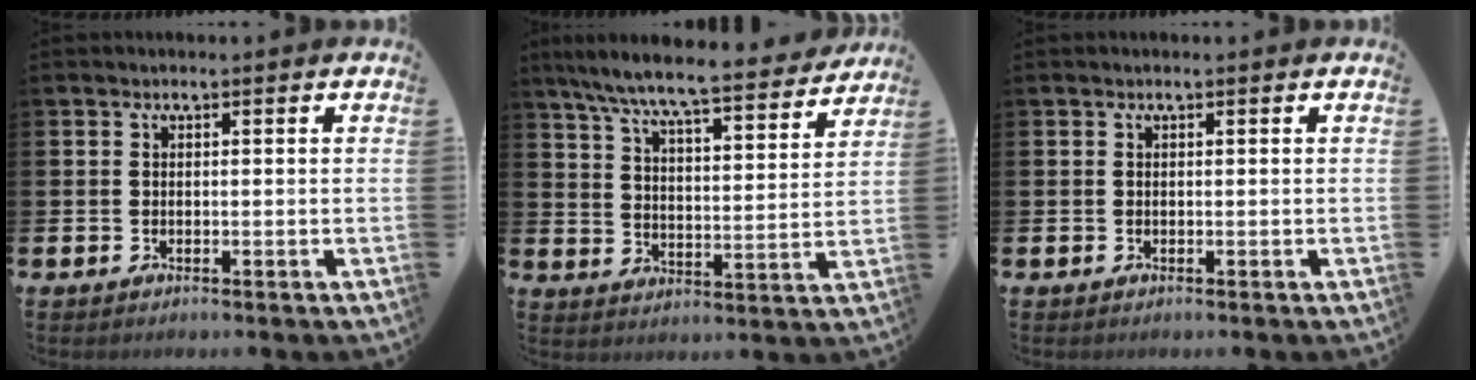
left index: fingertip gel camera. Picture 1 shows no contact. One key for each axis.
{"total": 8.7, "fx": 8.0, "fy": 0.6, "fz": 3.4, "tx": -0.087, "ty": -0.059, "tz": 0.133}
{"total": 0.0}